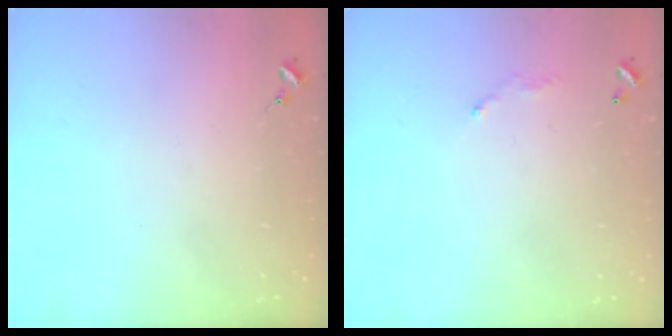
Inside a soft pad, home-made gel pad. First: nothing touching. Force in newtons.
{"total": 4.0, "press": 4.0, "slide": 0.2}